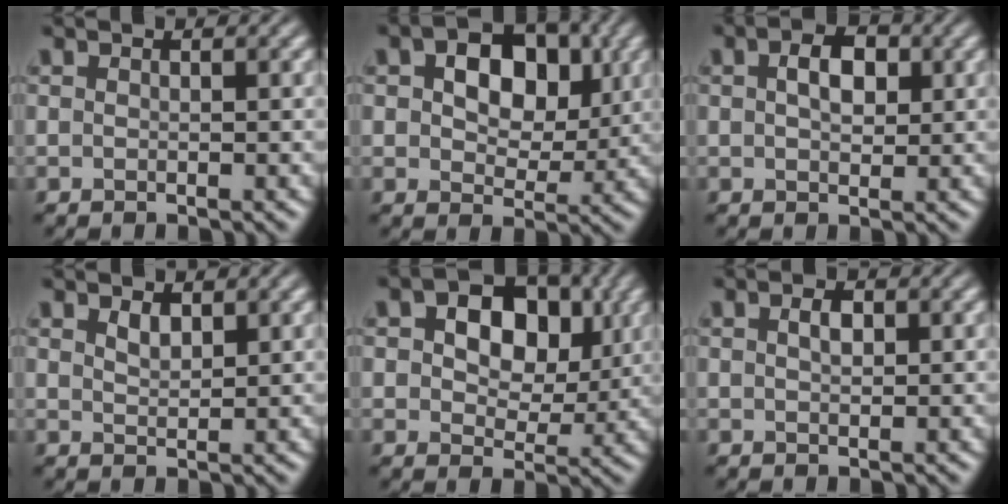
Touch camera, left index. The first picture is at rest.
{"total": 7.5, "force": [2.0, 4.9, 5.3], "torque": [-0.084, 0.003, 0.023]}
{"total": 3.2, "force": [0.8, 2.0, 2.4], "torque": [-0.044, 0.004, 0.012]}
{"total": 1.4, "force": [1.0, 0.7, 0.7], "torque": [-0.016, -0.001, 0.023]}
{"total": 8.6, "force": [2.3, 5.8, 6.0], "torque": [-0.087, 0.014, 0.028]}
{"total": 1.4, "force": [0.5, 0.8, 1.1], "torque": [-0.020, 0.002, 0.008]}